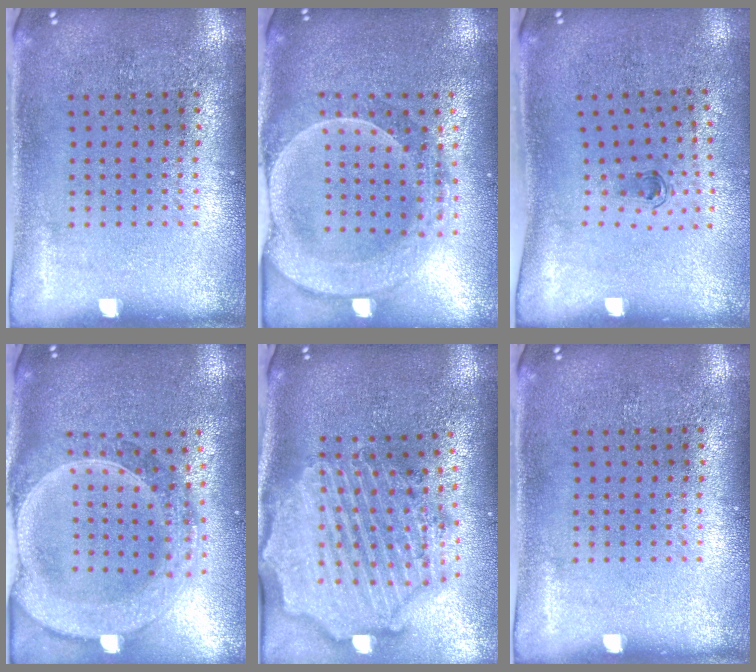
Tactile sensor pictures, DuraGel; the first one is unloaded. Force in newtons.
{"total": 2.2, "press": 2.0, "slide": 0.9}
{"total": 0.6, "press": 0.4, "slide": 0.5}
{"total": 2.8, "press": 2.4, "slide": 1.4}
{"total": 3.4, "press": 2.9, "slide": 1.9}
{"total": 0.0}